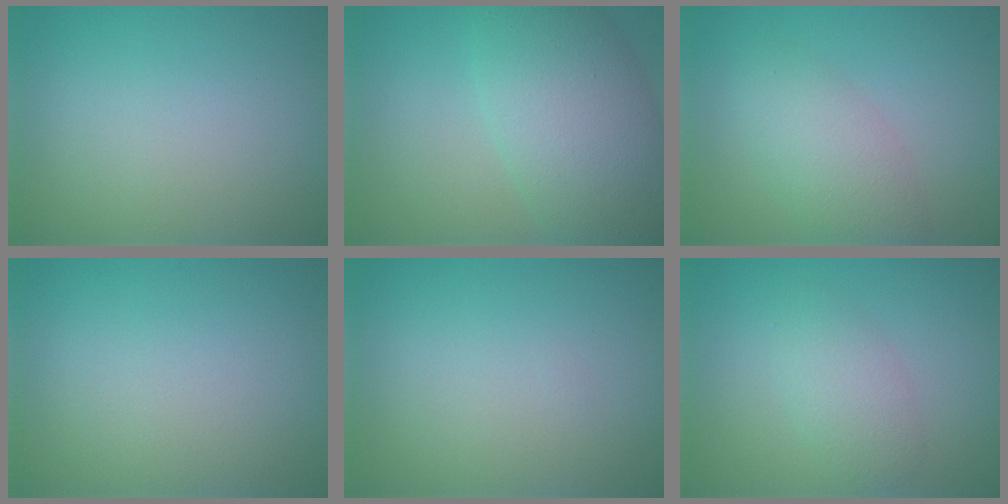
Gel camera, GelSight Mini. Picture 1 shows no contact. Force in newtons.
{"total": 8.7, "press": 8.7, "slide": 0.2}
{"total": 3.7, "press": 3.7, "slide": 0.0}
{"total": 0.0}
{"total": 0.0}
{"total": 2.6, "press": 2.6, "slide": 0.2}